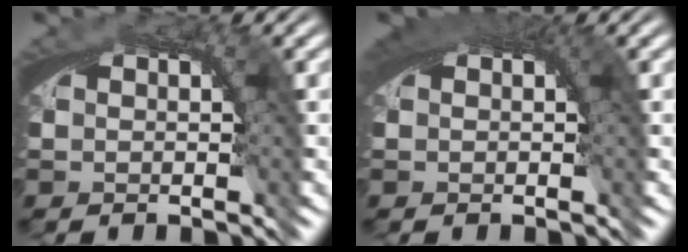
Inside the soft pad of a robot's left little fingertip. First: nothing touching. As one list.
[{"total": 1.6, "force": [0.5, 1.0, 1.2], "torque": [-0.018, -0.004, 0.009]}]